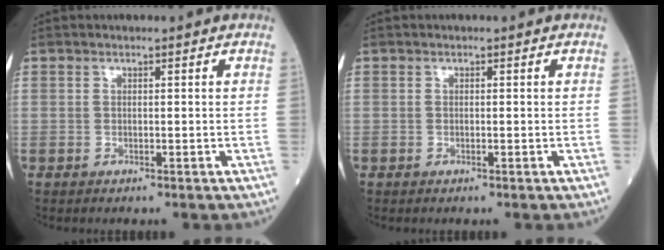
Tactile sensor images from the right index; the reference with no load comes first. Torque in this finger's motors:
{"motor_torque": [0.00, 0.00, 0.00, 0.00]}